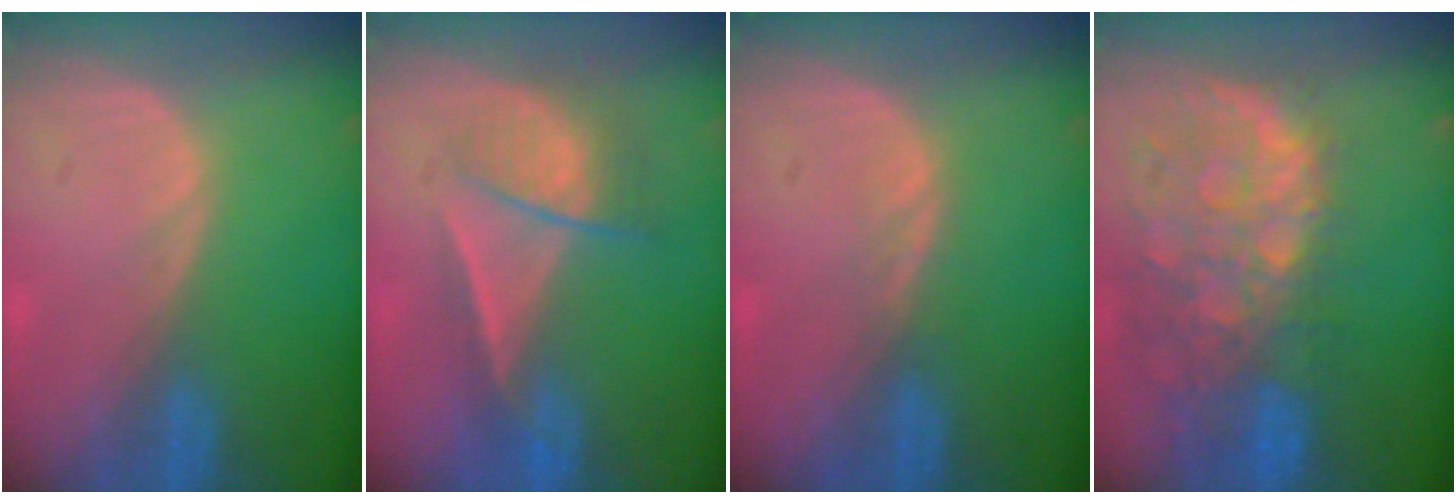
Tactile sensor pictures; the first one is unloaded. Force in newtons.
{"total": 7.1, "press": 6.1, "slide": 3.7}
{"total": 1.1, "press": 1.0, "slide": 0.2}
{"total": 12.6, "press": 10.4, "slide": 7.1}